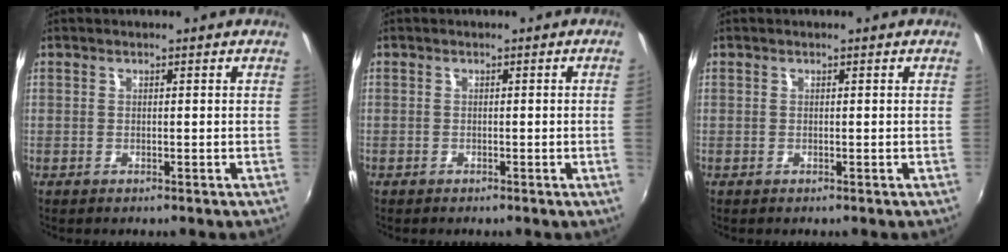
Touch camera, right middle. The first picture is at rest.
{"total": 1.4, "force": [-0.1, -0.8, 1.1], "torque": [-0.008, -0.012, 0.000]}
{"total": 0.0}